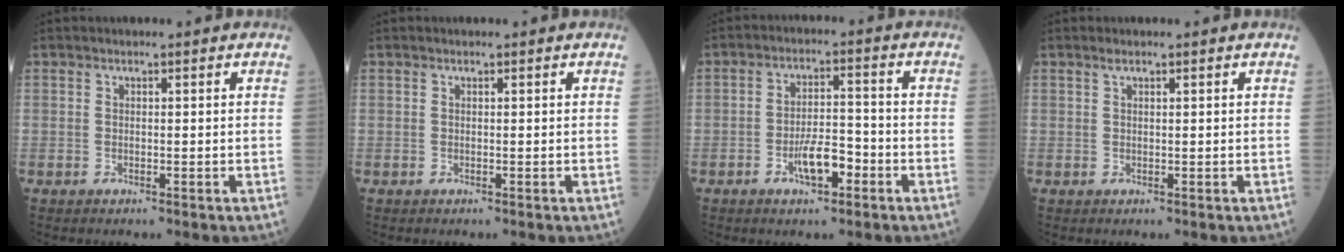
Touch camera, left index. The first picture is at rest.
{"total": 0.0}
{"total": 5.7, "force": [-2.9, 2.1, 4.5], "torque": [-0.087, 0.001, -0.050]}
{"total": 0.9, "force": [0.6, 0.2, 0.6], "torque": [-0.017, 0.007, 0.015]}